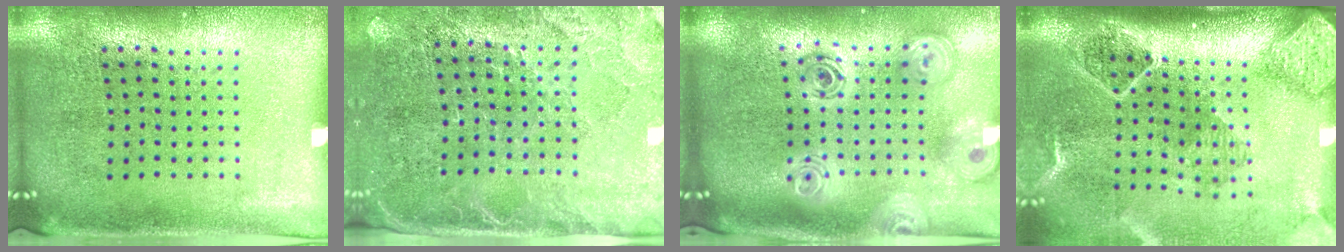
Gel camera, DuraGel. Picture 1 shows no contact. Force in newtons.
{"total": 3.2, "press": 2.9, "slide": 1.4}
{"total": 2.6, "press": 1.9, "slide": 1.8}
{"total": 2.7, "press": 2.0, "slide": 1.9}